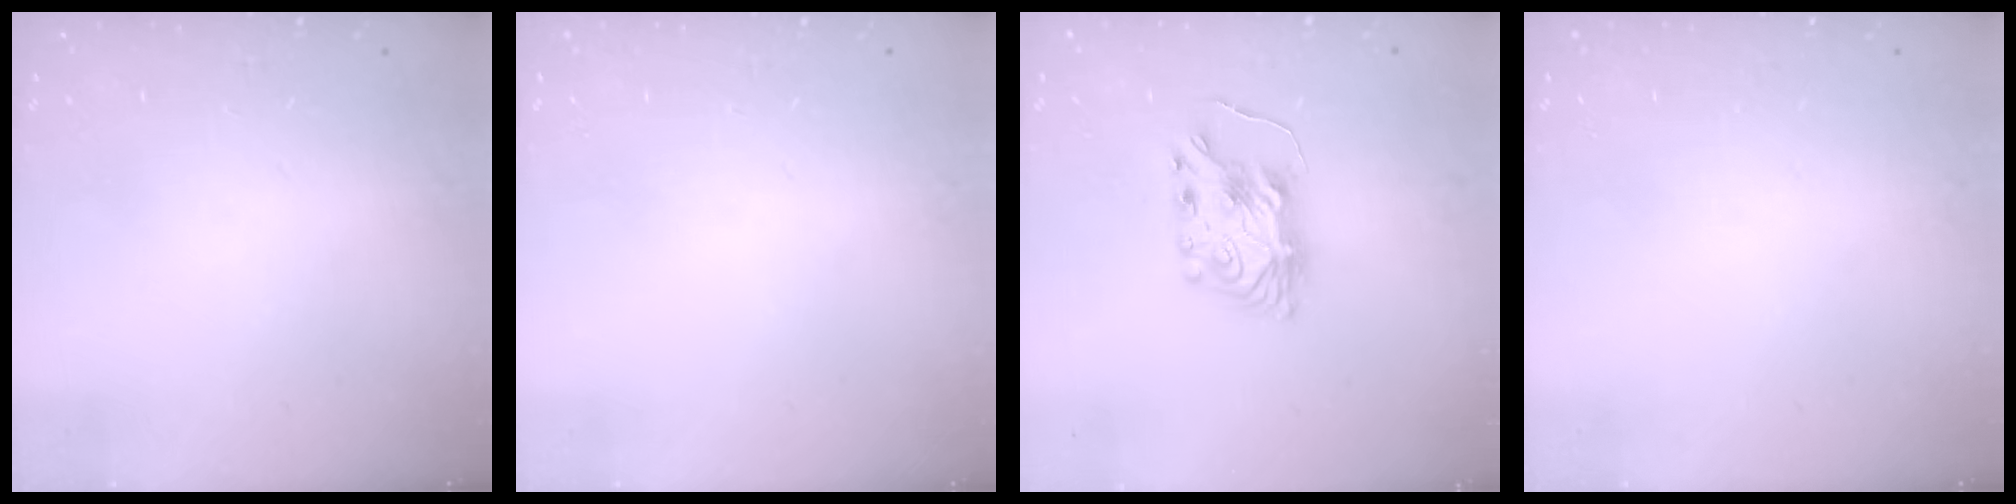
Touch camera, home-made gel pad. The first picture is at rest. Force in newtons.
{"total": 0.0}
{"total": 8.2, "press": 8.2, "slide": 0.5}
{"total": 0.0}